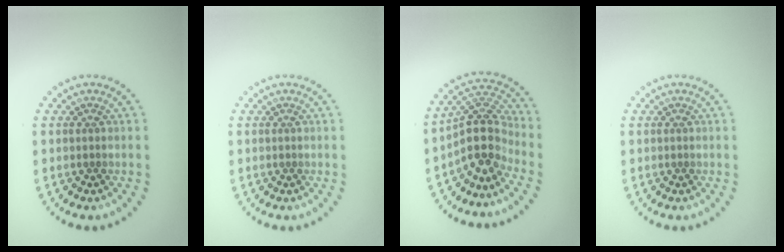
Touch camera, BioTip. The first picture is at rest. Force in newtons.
{"total": 0.0}
{"total": 4.4, "press": 3.4, "slide": 2.9}
{"total": 0.0}